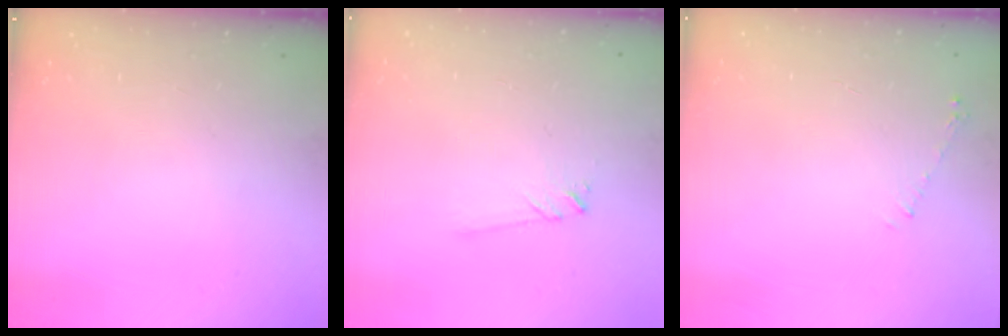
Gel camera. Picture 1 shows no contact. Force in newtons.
{"total": 3.2, "press": 3.2, "slide": 0.3}
{"total": 4.1, "press": 4.1, "slide": 0.6}